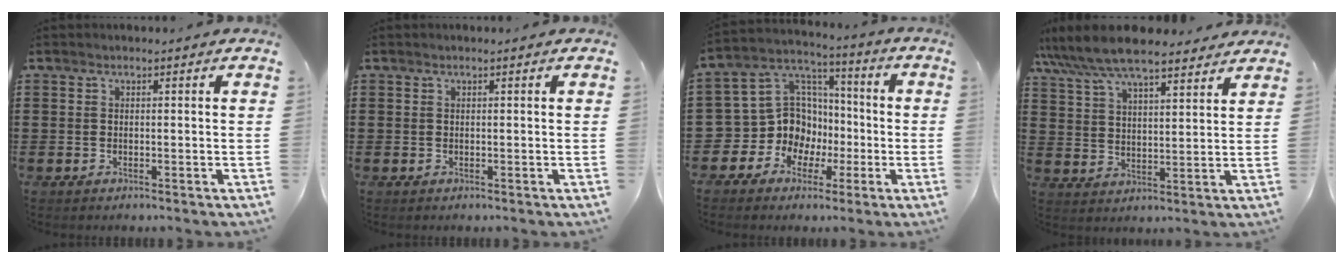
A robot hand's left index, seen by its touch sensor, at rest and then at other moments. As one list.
[{"total": 0.0}, {"total": 11.3, "force": [-1.9, 10.5, 3.9], "torque": [-0.136, -0.004, -0.031]}, {"total": 8.2, "force": [7.4, 1.4, 3.2], "torque": [-0.089, -0.025, 0.133]}]